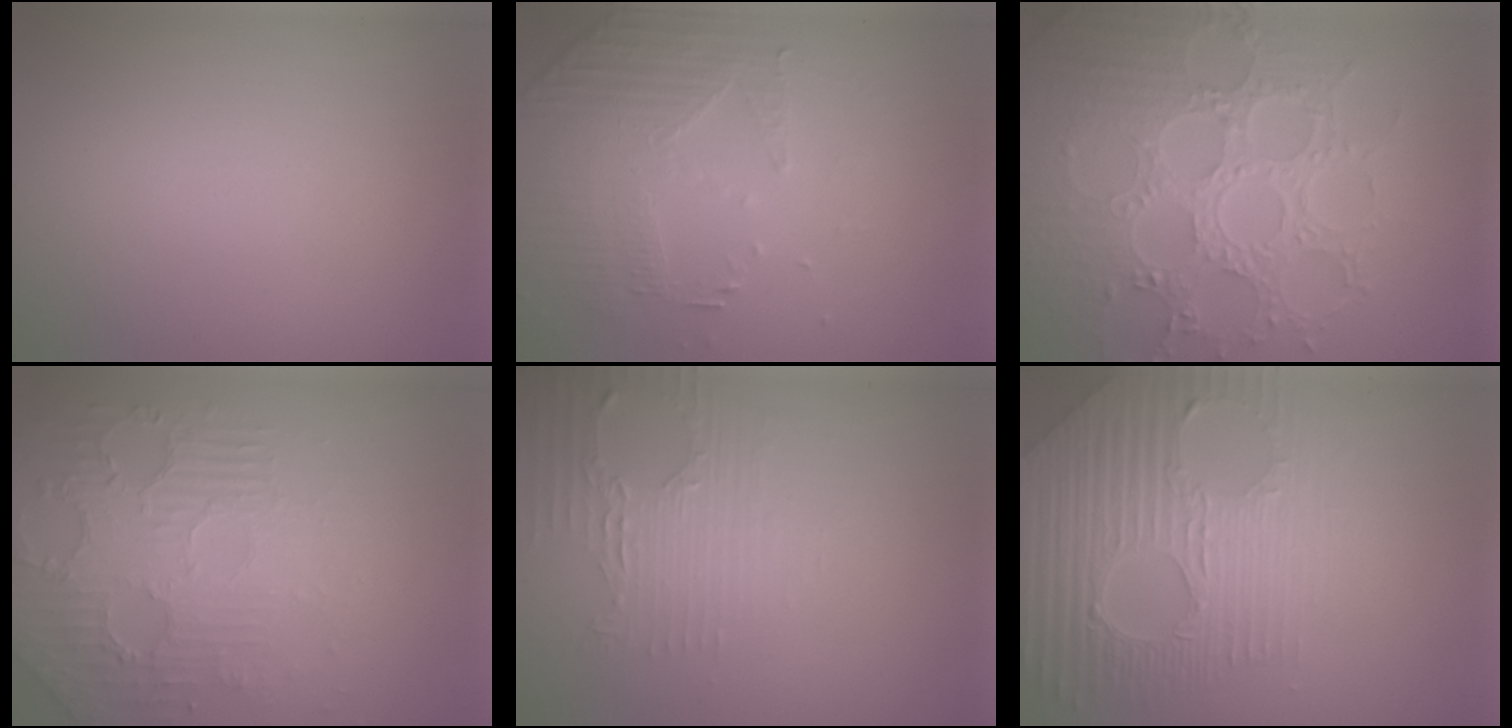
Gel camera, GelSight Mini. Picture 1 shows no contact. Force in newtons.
{"total": 4.7, "press": 3.5, "slide": 3.2}
{"total": 8.9, "press": 6.6, "slide": 6.0}
{"total": 6.1, "press": 3.8, "slide": 4.8}
{"total": 2.9, "press": 2.5, "slide": 1.5}
{"total": 7.8, "press": 5.6, "slide": 5.4}